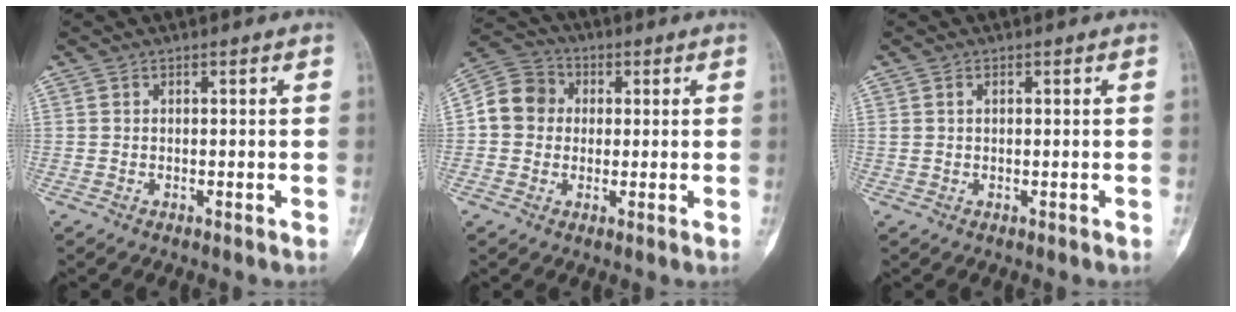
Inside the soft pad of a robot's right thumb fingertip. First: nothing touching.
{"total": 8.4, "force": [0.4, 7.6, 3.6], "torque": [-0.050, 0.021, -0.007]}
{"total": 0.9, "force": [0.4, 0.5, 0.6], "torque": [-0.016, 0.005, 0.010]}